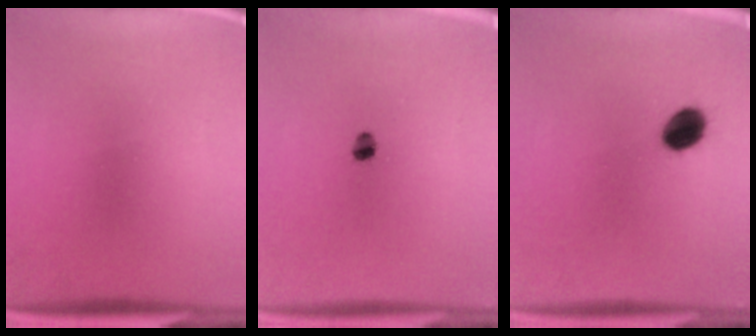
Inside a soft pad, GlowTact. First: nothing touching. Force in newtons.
{"total": 2.3}
{"total": 6.4}